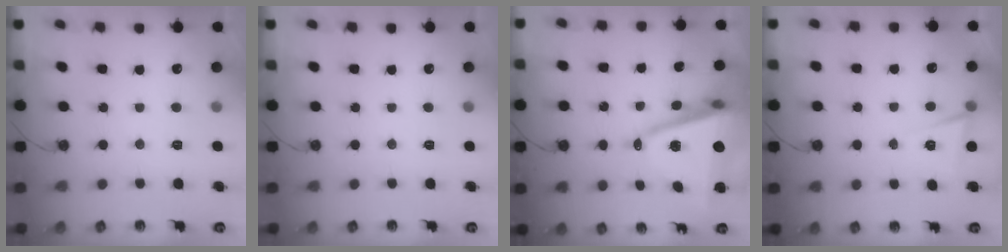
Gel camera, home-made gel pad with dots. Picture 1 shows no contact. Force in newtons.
{"total": 0.0}
{"total": 11.7, "press": 11.0, "slide": 4.0}
{"total": 4.7, "press": 2.6, "slide": 3.9}